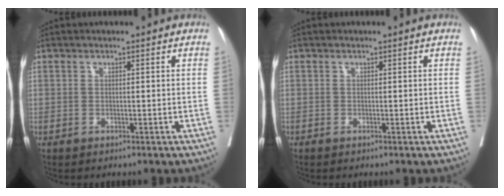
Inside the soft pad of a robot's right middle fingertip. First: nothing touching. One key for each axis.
{"total": 0.0}